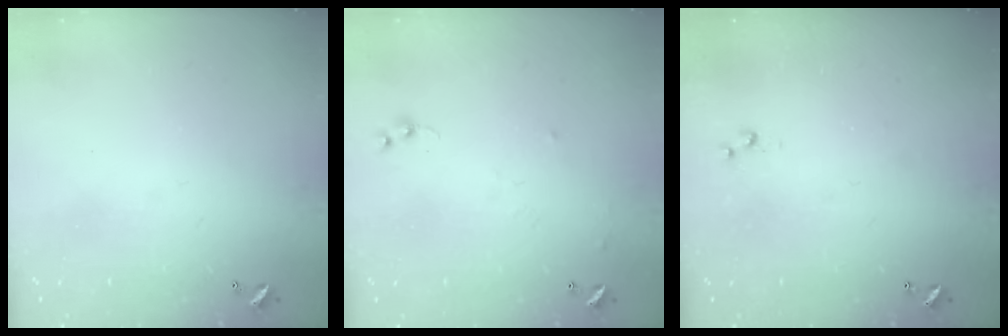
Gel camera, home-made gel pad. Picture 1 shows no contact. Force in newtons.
{"total": 6.6, "press": 6.6, "slide": 0.6}
{"total": 3.0, "press": 3.0, "slide": 0.4}